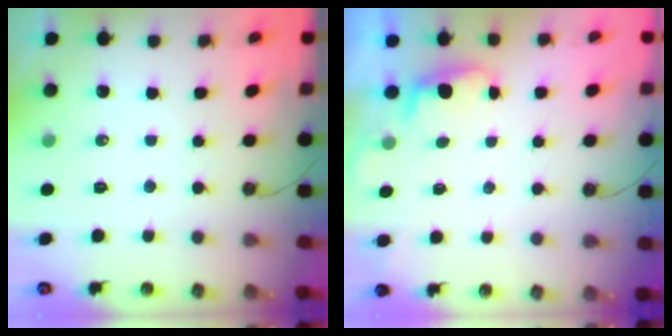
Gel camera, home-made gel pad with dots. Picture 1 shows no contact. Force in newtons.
{"total": 0.8, "press": 0.4, "slide": 0.7}